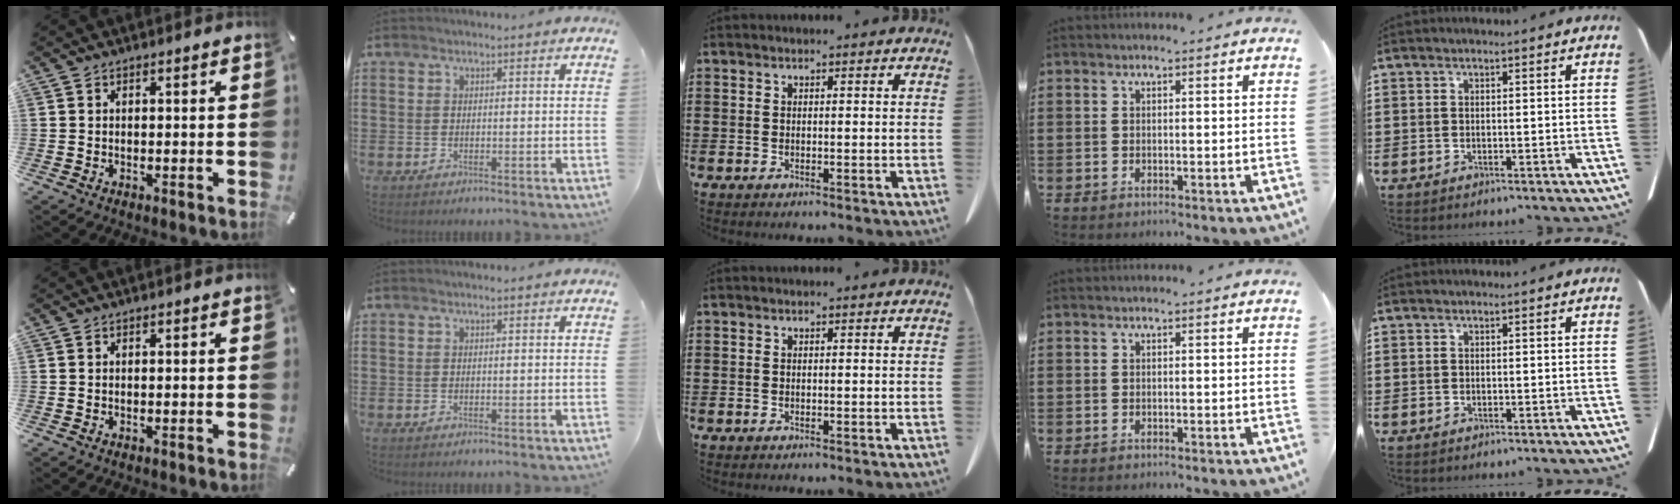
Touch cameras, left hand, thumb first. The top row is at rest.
{}